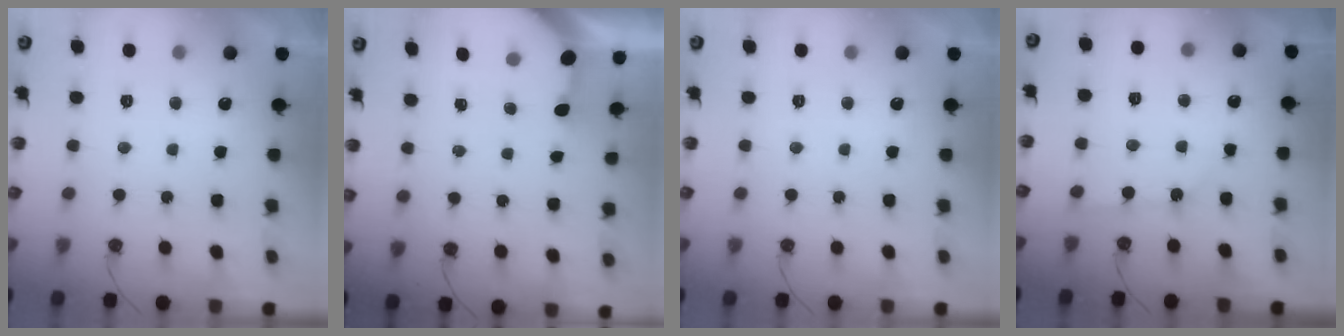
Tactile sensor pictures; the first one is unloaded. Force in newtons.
{"total": 3.5, "press": 3.5, "slide": 0.3}
{"total": 0.0}
{"total": 2.2, "press": 2.2, "slide": 0.4}